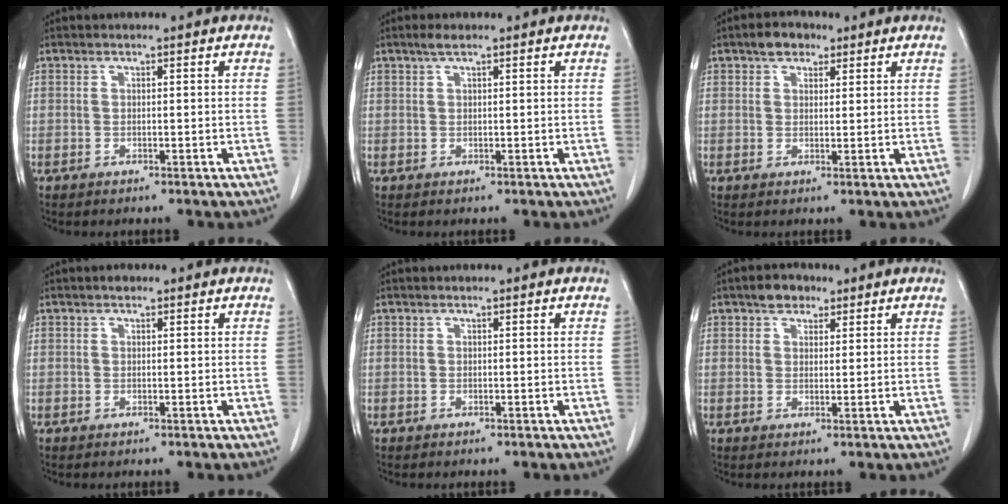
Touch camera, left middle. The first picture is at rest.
{"total": 1.5, "force": [1.1, 0.2, 1.0], "torque": [-0.026, 0.007, 0.022]}
{"total": 3.4, "force": [2.2, 2.2, 1.5], "torque": [-0.027, 0.010, 0.037]}
{"total": 0.7, "force": [0.5, 0.3, 0.3], "torque": [-0.009, 0.004, 0.007]}
{"total": 0.0}
{"total": 3.4, "force": [2.2, 2.1, 1.4], "torque": [-0.024, 0.009, 0.037]}